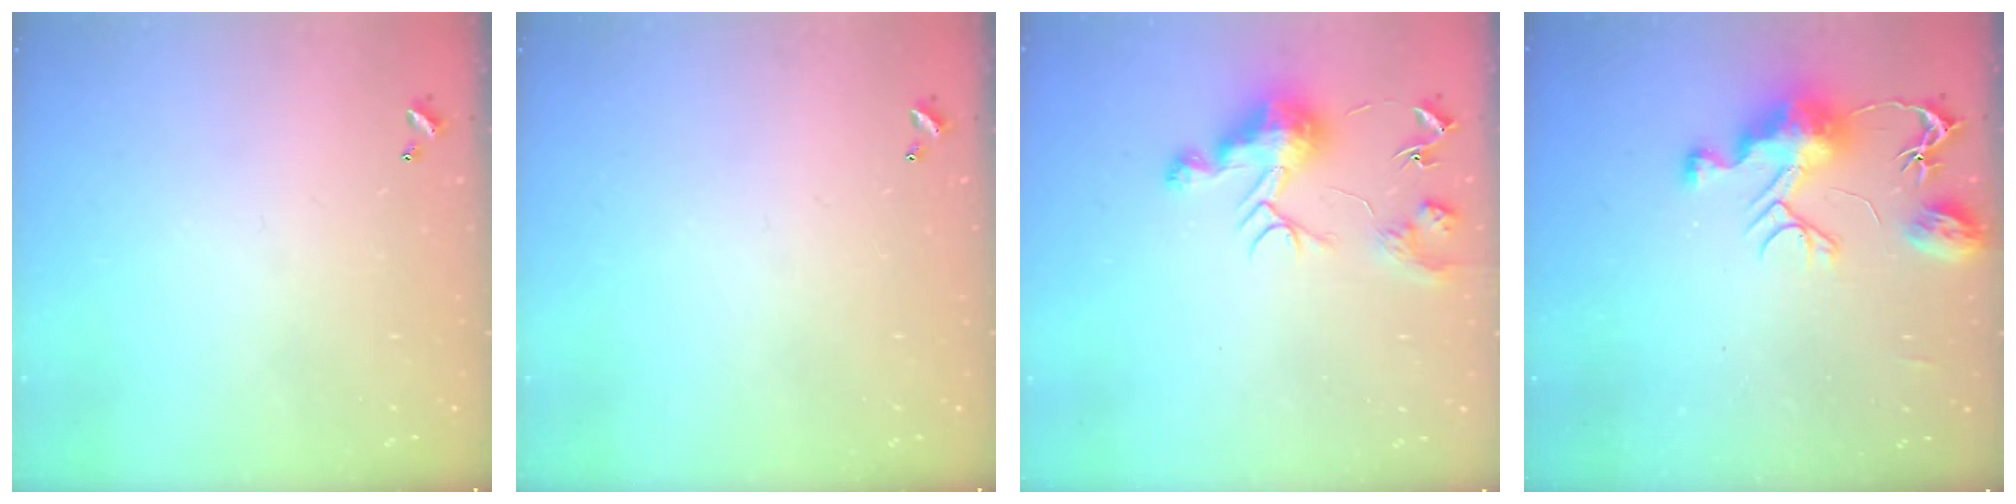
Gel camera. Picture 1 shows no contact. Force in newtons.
{"total": 0.0}
{"total": 10.0, "press": 10.0, "slide": 0.3}
{"total": 10.5, "press": 10.4, "slide": 1.1}